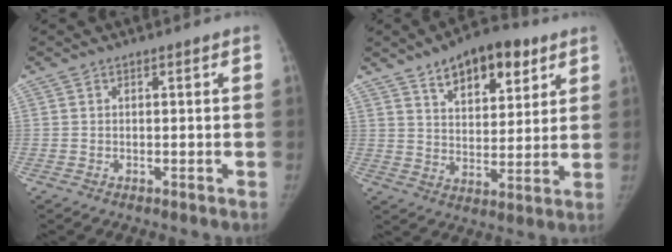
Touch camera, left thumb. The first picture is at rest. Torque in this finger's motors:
{"motor_torque": [0.09, 0.11, 0.88, -0.76, 0.04]}